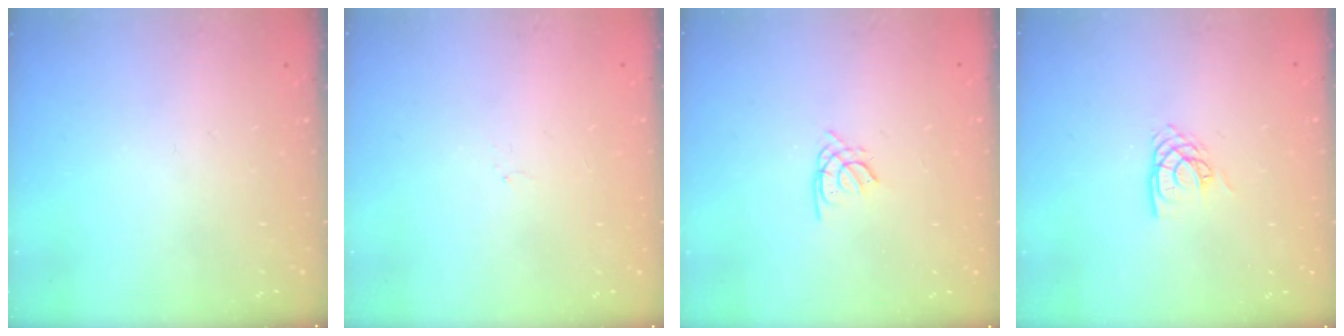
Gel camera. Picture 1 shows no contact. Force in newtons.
{"total": 0.0}
{"total": 1.4, "press": 1.4, "slide": 0.4}
{"total": 6.0, "press": 5.9, "slide": 0.4}